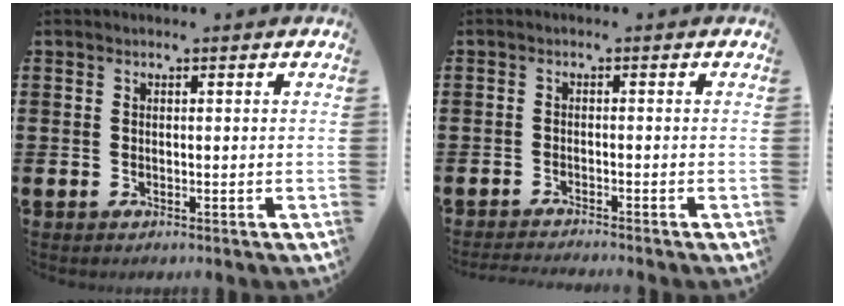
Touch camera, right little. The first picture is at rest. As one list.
[{"total": 1.2, "force": [-1.2, -0.2, 0.2], "torque": [-0.003, -0.001, -0.023]}]